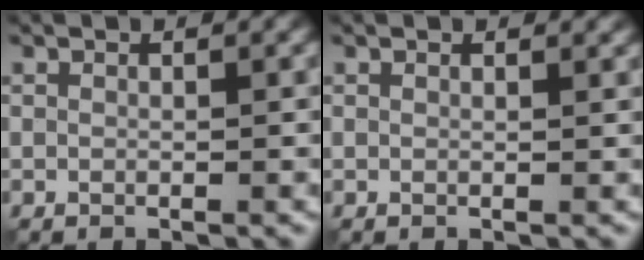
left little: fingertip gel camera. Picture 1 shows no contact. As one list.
[{"total": 0.8, "force": [0.8, 0.1, 0.3], "torque": [-0.005, -0.002, 0.008]}]